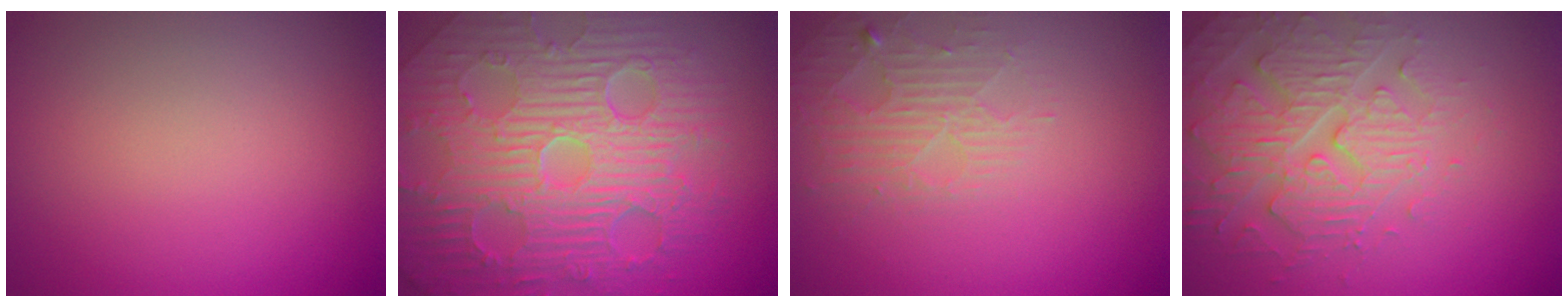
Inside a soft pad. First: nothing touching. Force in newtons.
{"total": 11.6, "press": 7.5, "slide": 8.9}
{"total": 3.1, "press": 3.0, "slide": 0.6}
{"total": 4.6, "press": 4.4, "slide": 1.1}